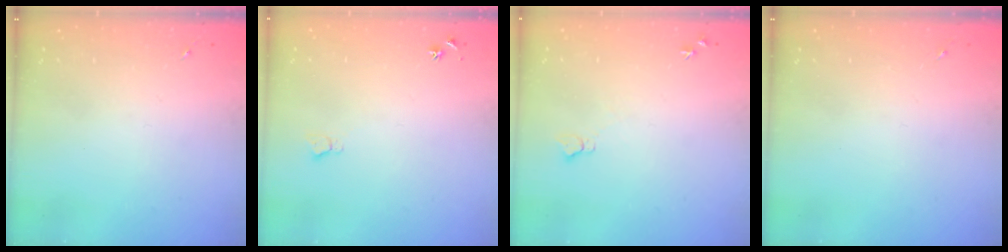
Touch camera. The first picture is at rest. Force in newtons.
{"total": 3.9, "press": 3.9, "slide": 0.4}
{"total": 4.6, "press": 4.6, "slide": 0.6}
{"total": 0.0}